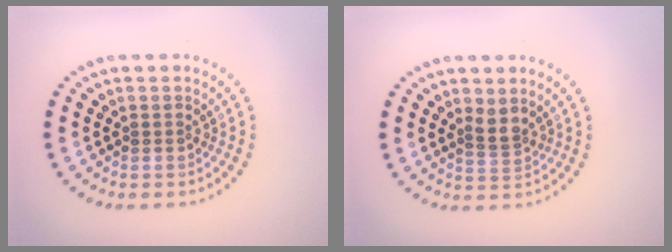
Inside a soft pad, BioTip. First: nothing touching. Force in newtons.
{"total": 1.3, "press": 0.9, "slide": 0.9}